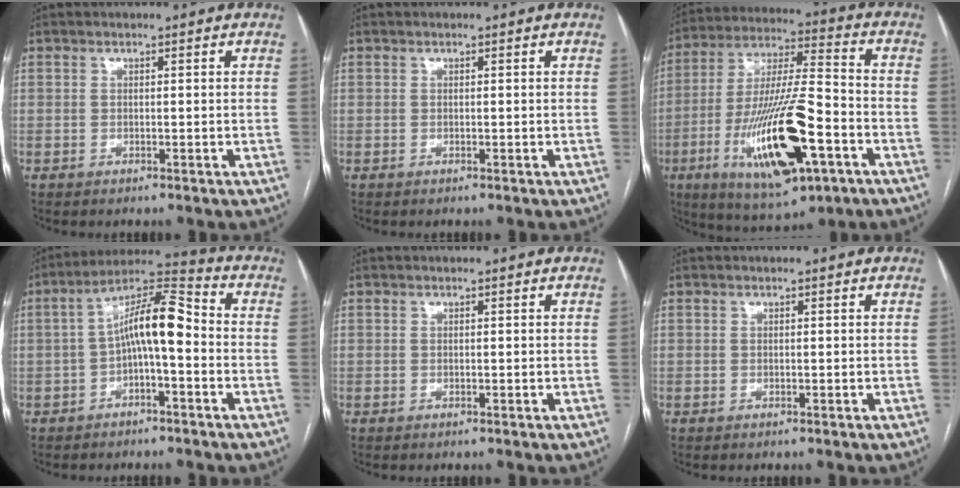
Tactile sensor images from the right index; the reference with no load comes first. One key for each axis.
{"total": 0.0}
{"total": 20.7, "fx": -7.7, "fy": 4.4, "fz": 18.8, "tx": -0.376, "ty": -0.021, "tz": -0.123}
{"total": 9.8, "fx": -0.9, "fy": 2.3, "fz": 9.5, "tx": -0.164, "ty": 0.039, "tz": -0.018}
{"total": 0.0}
{"total": 0.0}